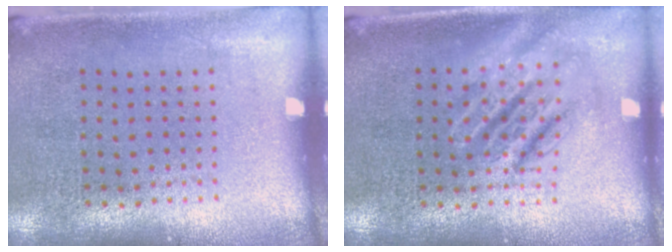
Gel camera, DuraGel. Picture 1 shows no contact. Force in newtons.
{"total": 2.7, "press": 2.7, "slide": 0.3}